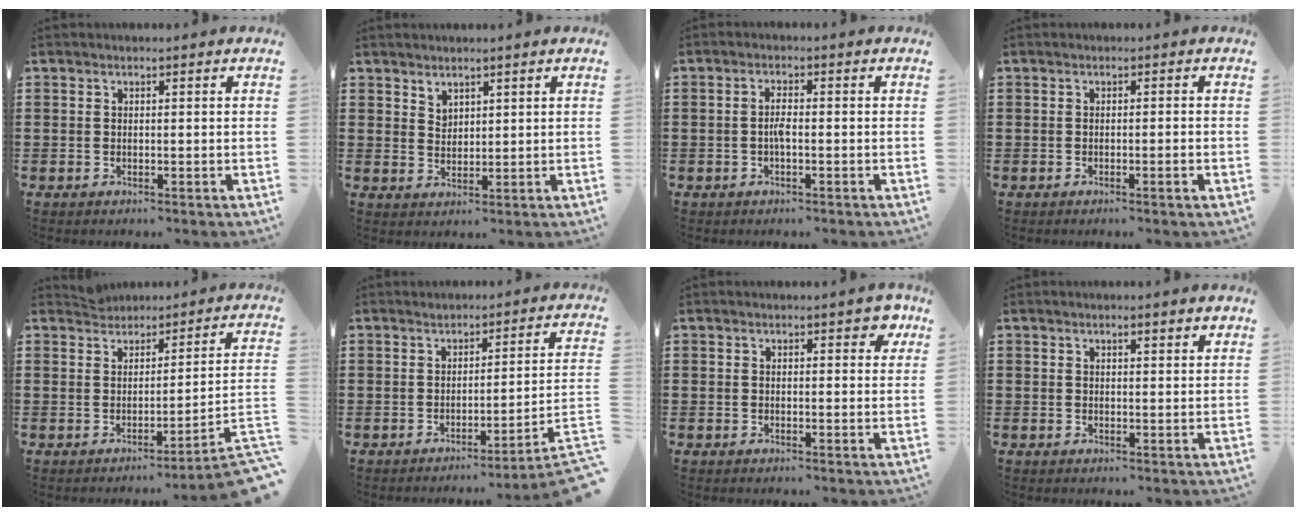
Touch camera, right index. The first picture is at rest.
{"total": 2.3, "force": [2.0, 1.2, 0.1], "torque": [-0.006, 0.003, 0.039]}
{"total": 2.2, "force": [-0.5, 0.5, 2.0], "torque": [-0.047, 0.000, -0.013]}
{"total": 1.2, "force": [-0.5, -0.3, 1.0], "torque": [-0.015, -0.006, -0.009]}
{"total": 2.5, "force": [-0.9, -0.4, 2.3], "torque": [-0.045, -0.012, -0.015]}
{"total": 3.1, "force": [-1.9, -1.0, 2.2], "torque": [-0.040, -0.015, -0.043]}
{"total": 2.3, "force": [1.3, 1.2, 1.5], "torque": [-0.011, 0.001, 0.016]}
{"total": 1.3, "force": [1.0, 0.3, 0.9], "torque": [-0.018, 0.002, 0.018]}